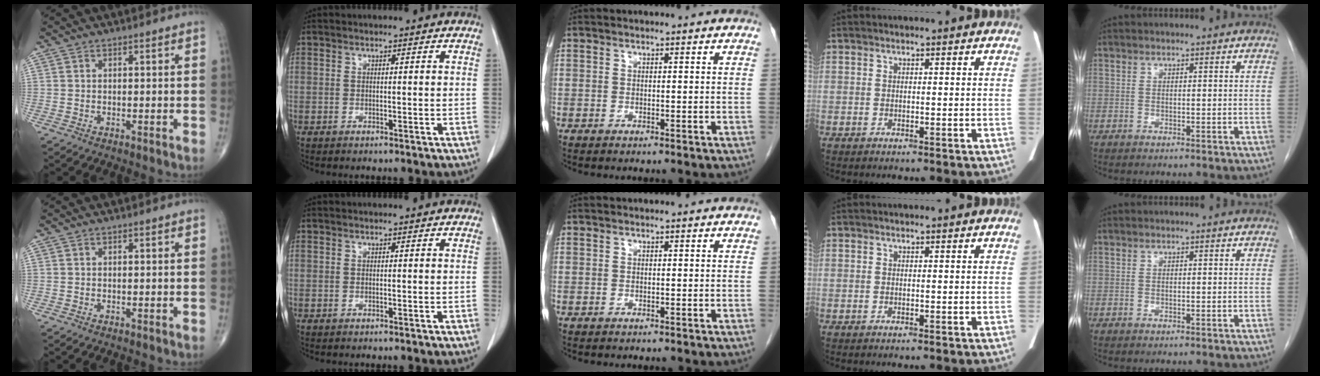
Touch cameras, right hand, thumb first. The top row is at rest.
{}